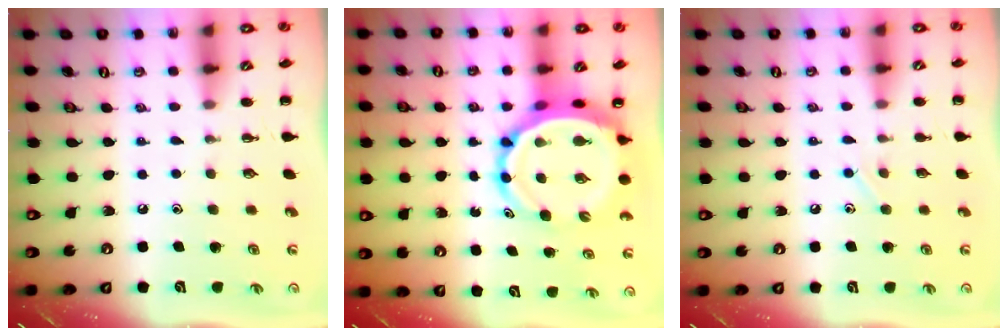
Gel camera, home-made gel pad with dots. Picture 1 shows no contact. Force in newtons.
{"total": 10.2, "press": 9.7, "slide": 3.3}
{"total": 4.2, "press": 4.1, "slide": 1.1}